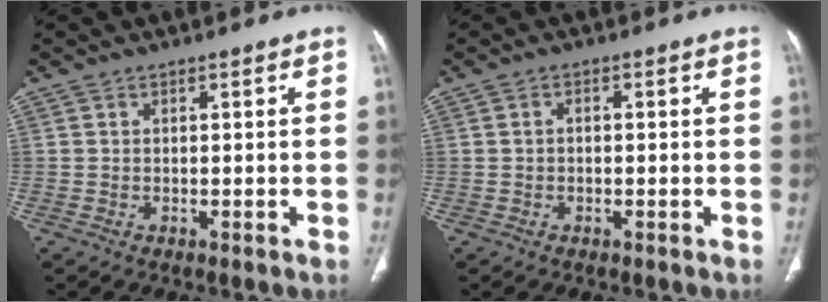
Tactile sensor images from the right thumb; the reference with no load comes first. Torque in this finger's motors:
{"motor_torque": [0.11, -0.17, -0.12, 0.07, 0.06]}